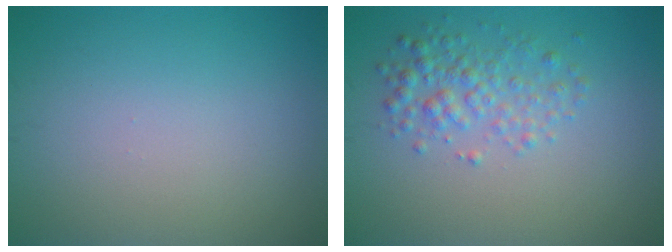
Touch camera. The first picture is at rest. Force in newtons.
{"total": 3.0, "press": 3.0, "slide": 0.1}